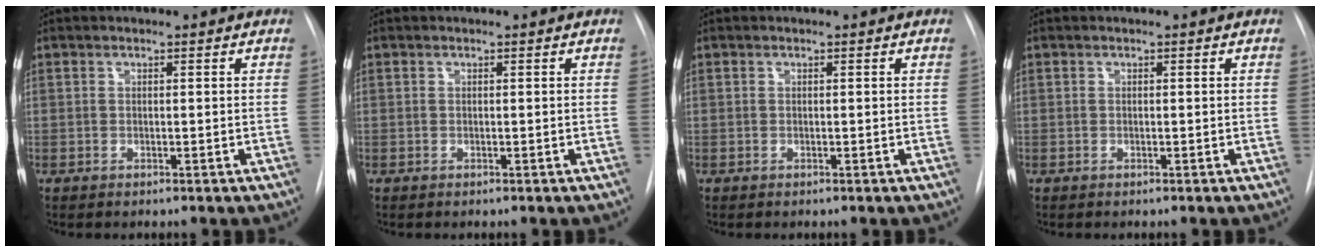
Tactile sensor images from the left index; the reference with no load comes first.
{"total": 0.0}
{"total": 0.0}
{"total": 0.0}